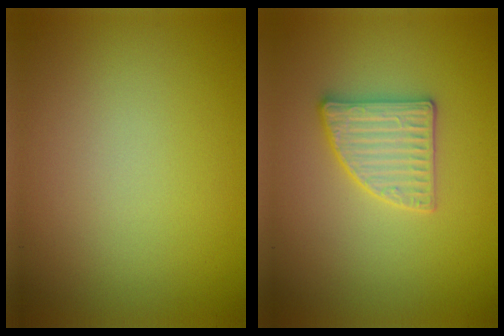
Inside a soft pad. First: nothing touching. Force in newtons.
{"total": 2.8, "press": 2.8, "slide": 0.4}